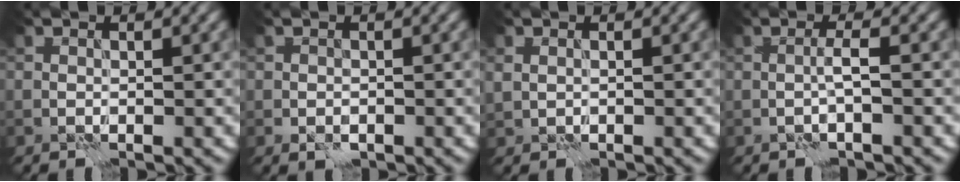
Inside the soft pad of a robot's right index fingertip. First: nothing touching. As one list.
[{"total": 1.2, "force": [-0.4, 1.0, 0.6], "torque": [-0.010, -0.005, -0.006]}, {"total": 0.6, "force": [0.1, 0.5, 0.3], "torque": [-0.006, -0.002, 0.006]}, {"total": 1.5, "force": [-0.3, 0.1, 1.4], "torque": [-0.028, 0.006, -0.008]}]